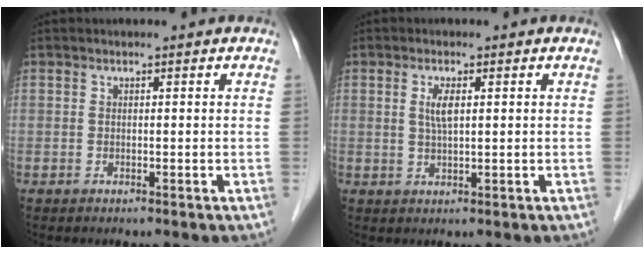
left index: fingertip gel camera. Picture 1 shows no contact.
{"total": 2.6, "force": [0.7, 0.5, 2.5], "torque": [-0.055, 0.000, 0.015]}